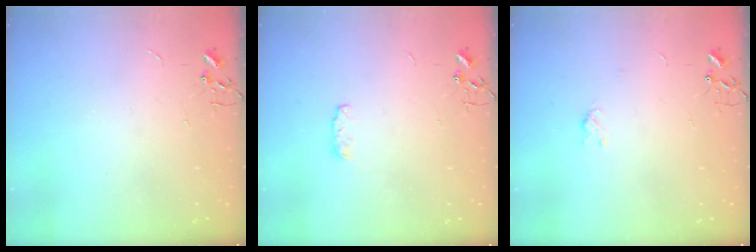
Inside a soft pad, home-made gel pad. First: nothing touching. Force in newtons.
{"total": 4.3, "press": 4.3, "slide": 0.7}
{"total": 3.2, "press": 3.1, "slide": 0.7}